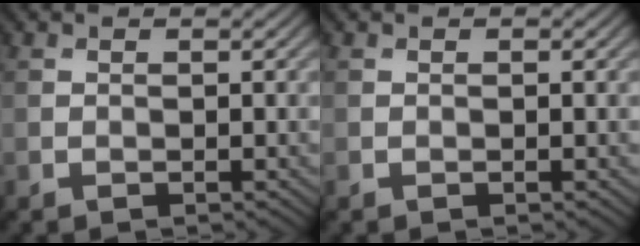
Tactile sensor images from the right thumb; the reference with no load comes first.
{"total": 0.0}